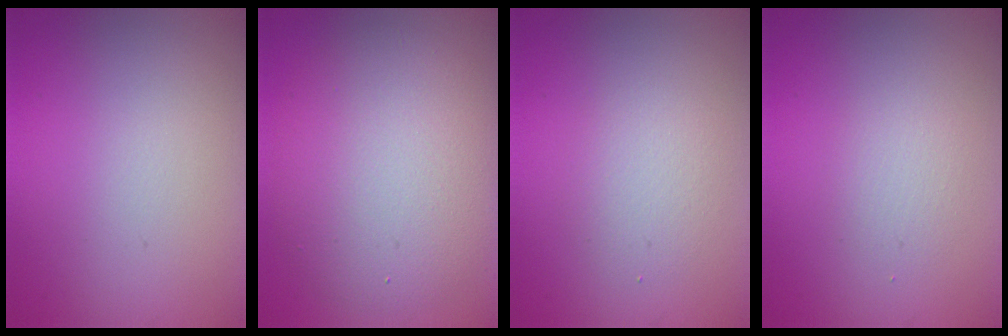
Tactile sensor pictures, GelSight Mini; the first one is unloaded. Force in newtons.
{"total": 8.3, "press": 8.3, "slide": 0.7}
{"total": 2.2, "press": 2.2, "slide": 0.3}
{"total": 1.4, "press": 1.4, "slide": 0.1}